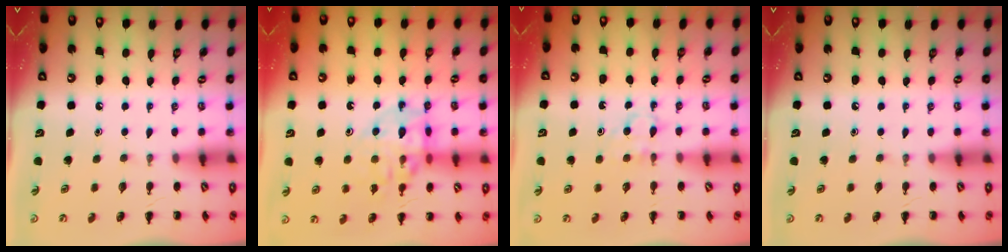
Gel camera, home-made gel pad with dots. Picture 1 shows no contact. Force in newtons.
{"total": 13.0, "press": 12.9, "slide": 1.9}
{"total": 3.5, "press": 3.3, "slide": 1.1}
{"total": 0.0}